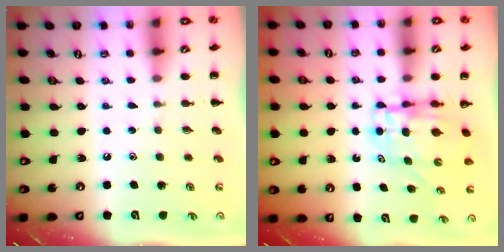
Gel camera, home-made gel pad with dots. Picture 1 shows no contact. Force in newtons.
{"total": 6.2, "press": 6.1, "slide": 1.1}